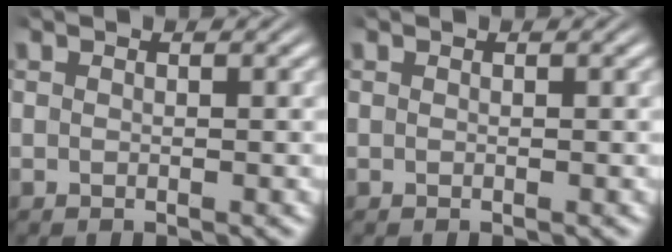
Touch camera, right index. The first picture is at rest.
{"total": 0.0}